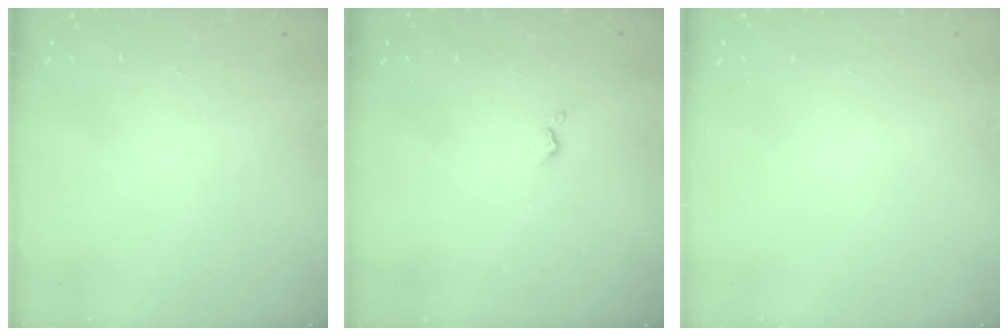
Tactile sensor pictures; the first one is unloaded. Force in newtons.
{"total": 2.2, "press": 2.1, "slide": 0.5}
{"total": 0.0}